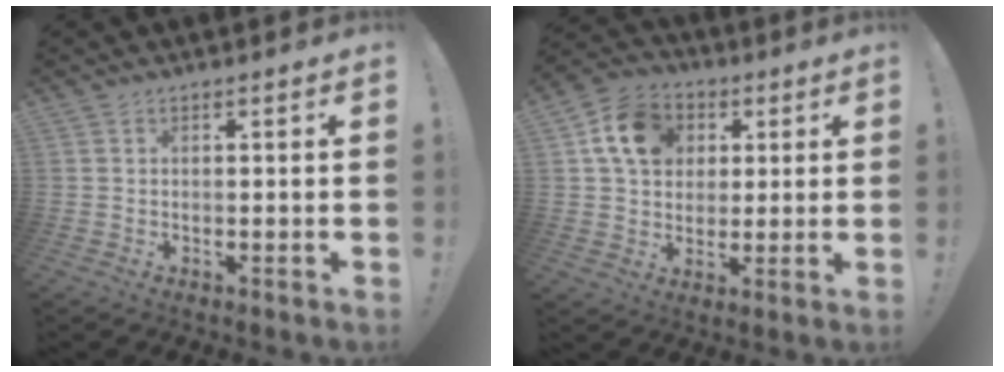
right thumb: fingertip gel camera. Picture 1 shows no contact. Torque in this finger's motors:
{"motor_torque": [0.88, 2.23, 0.64, -0.35, 0.06]}